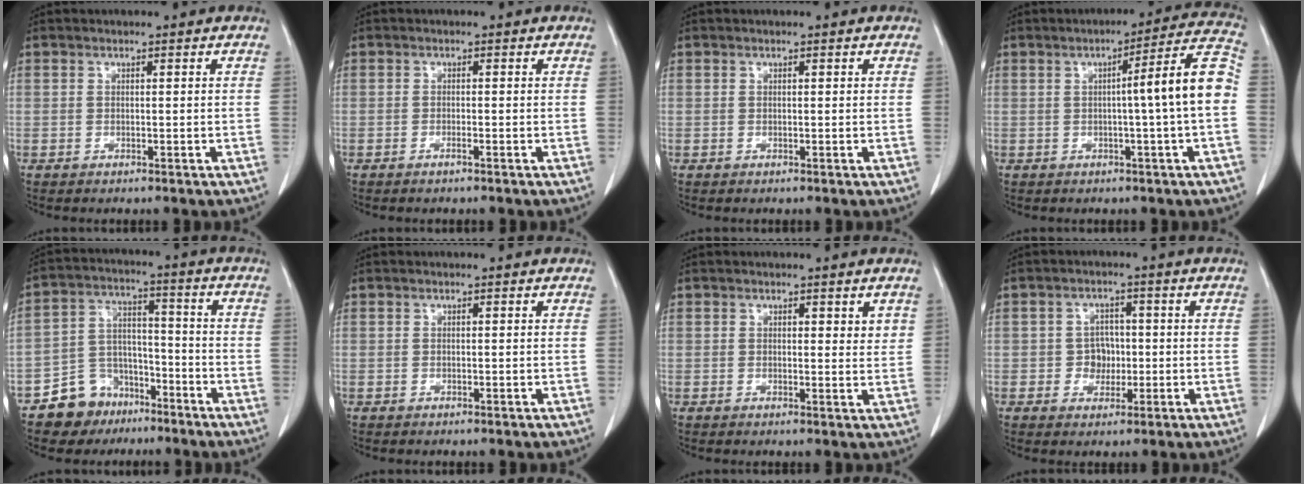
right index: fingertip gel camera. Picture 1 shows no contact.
{"total": 0.8, "force": [-0.5, 0.0, 0.6], "torque": [-0.012, 0.000, -0.009]}
{"total": 0.0}
{"total": 9.5, "force": [-0.5, -1.0, 9.5], "torque": [-0.126, 0.017, -0.011]}
{"total": 7.8, "force": [-5.2, 5.7, 1.3], "torque": [-0.021, 0.017, -0.085]}
{"total": 0.0}
{"total": 2.1, "force": [1.3, 0.7, 1.5], "torque": [-0.014, -0.009, 0.016]}
{"total": 3.6, "force": [-0.5, 3.3, 1.4], "torque": [-0.012, 0.010, -0.004]}